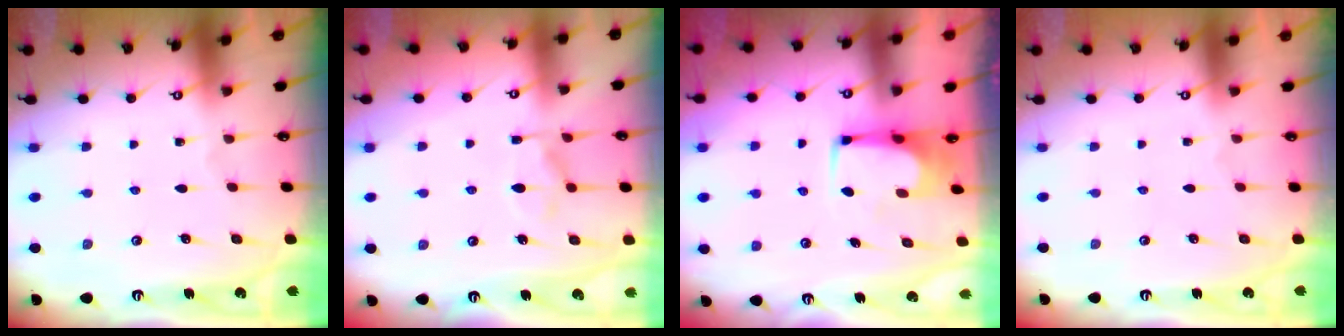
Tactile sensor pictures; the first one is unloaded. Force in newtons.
{"total": 2.0, "press": 1.5, "slide": 1.3}
{"total": 1.4, "press": 1.4, "slide": 0.1}
{"total": 1.5, "press": 1.4, "slide": 0.6}